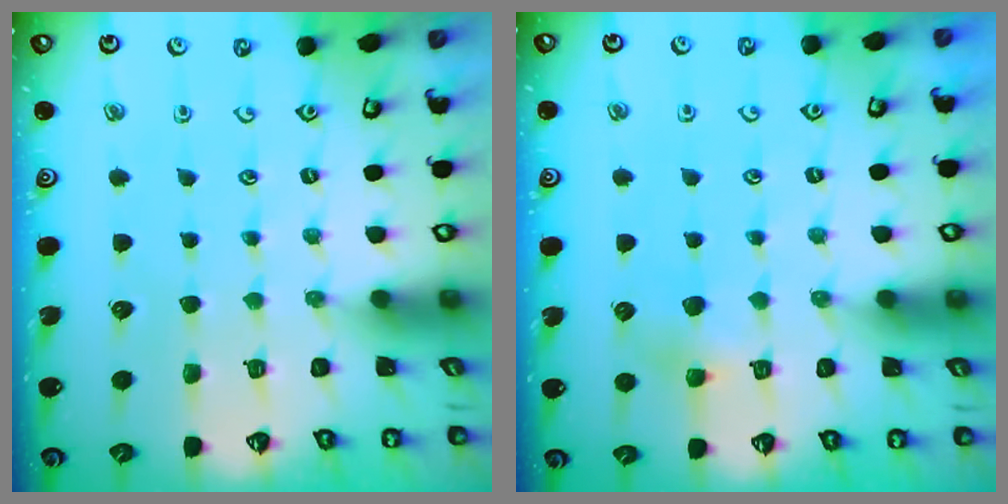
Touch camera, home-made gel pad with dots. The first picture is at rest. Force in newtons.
{"total": 4.4, "press": 4.3, "slide": 0.9}